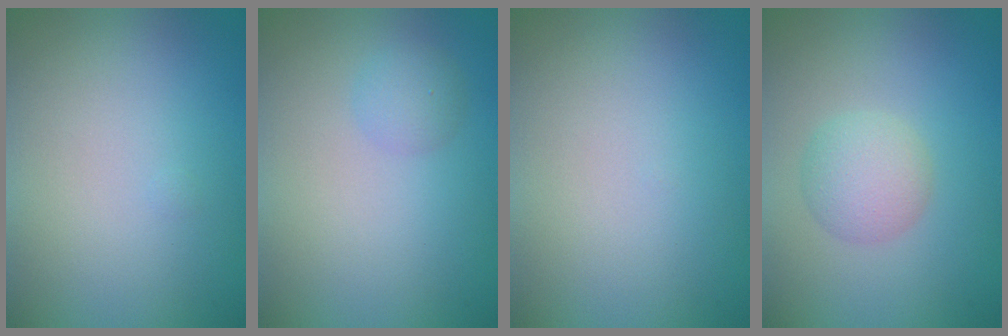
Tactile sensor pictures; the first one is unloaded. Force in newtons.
{"total": 1.5, "press": 1.5, "slide": 0.0}
{"total": 0.0}
{"total": 3.0, "press": 3.0, "slide": 0.0}